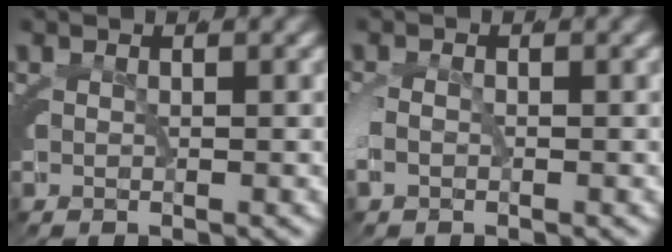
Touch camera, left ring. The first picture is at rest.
{"total": 1.6, "force": [-1.0, 1.2, 0.5], "torque": [-0.029, -0.007, -0.017]}